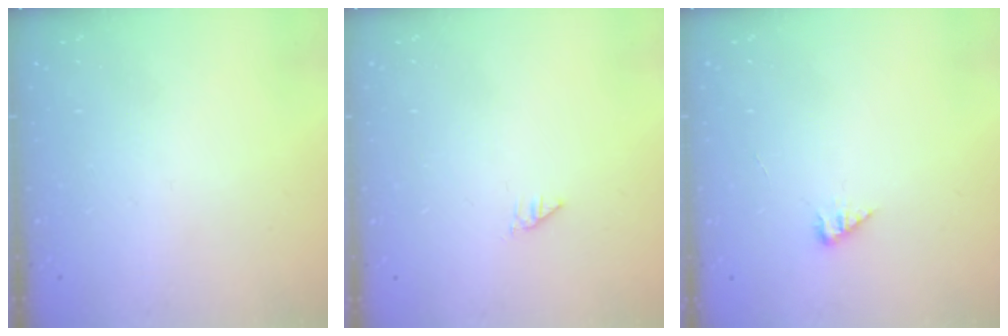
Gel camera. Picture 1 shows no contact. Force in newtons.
{"total": 0.0}
{"total": 2.4, "press": 2.4, "slide": 0.4}